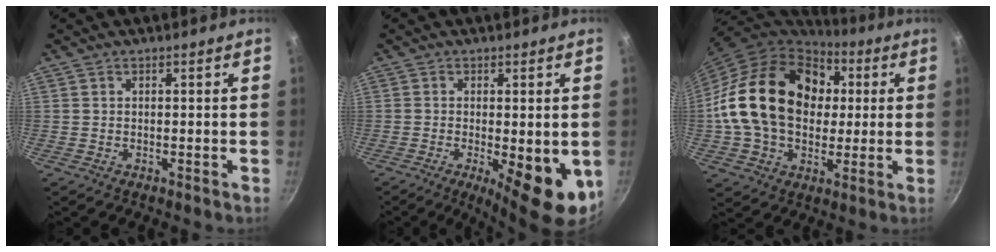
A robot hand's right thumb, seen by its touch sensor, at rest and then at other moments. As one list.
[{"total": 11.8, "force": [-3.1, 3.9, 10.7], "torque": [-0.135, -0.009, -0.033]}, {"total": 24.6, "force": [3.0, 18.1, 16.4], "torque": [-0.266, 0.026, 0.048]}]